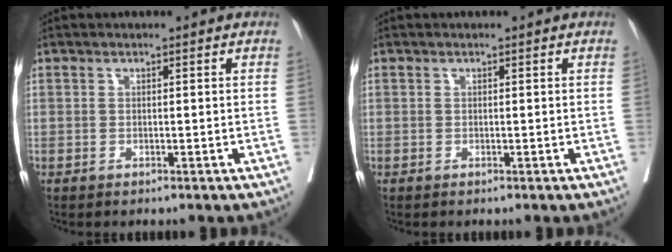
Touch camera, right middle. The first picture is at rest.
{"total": 0.0}